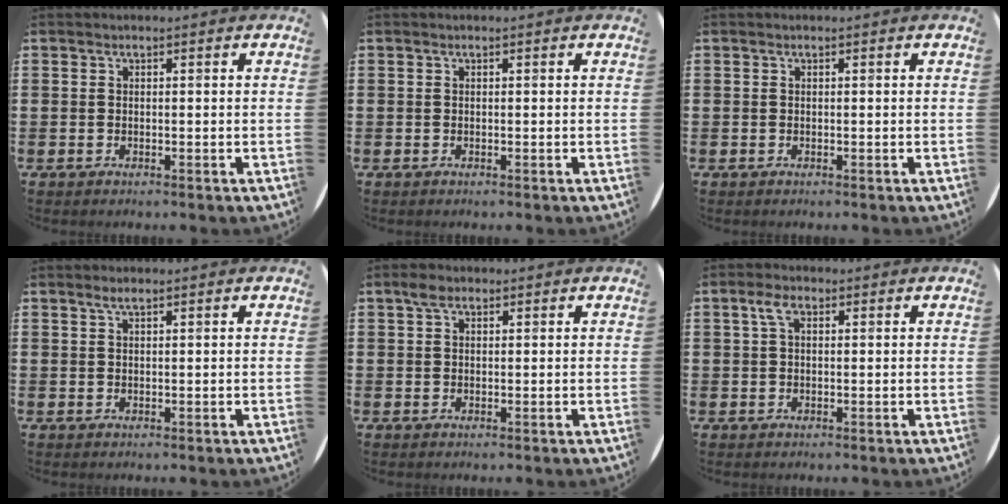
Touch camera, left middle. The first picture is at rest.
{"total": 0.0}
{"total": 0.0}
{"total": 1.2, "force": [0.9, 0.2, 0.8], "torque": [-0.016, 0.003, 0.016]}
{"total": 1.9, "force": [1.2, 1.0, 1.0], "torque": [-0.015, 0.004, 0.020]}
{"total": 2.7, "force": [1.1, 1.3, 2.0], "torque": [-0.044, 0.008, 0.019]}